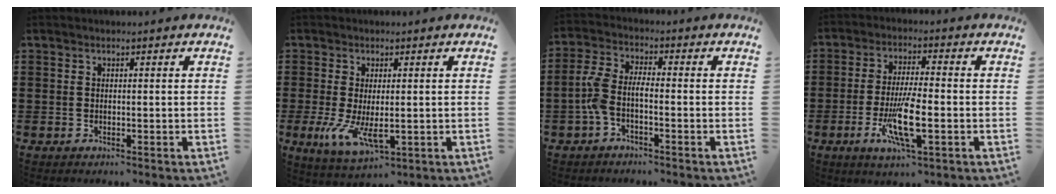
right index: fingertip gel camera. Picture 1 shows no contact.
{"total": 6.7, "force": [-1.0, 2.8, 6.1], "torque": [-0.125, -0.016, -0.017]}
{"total": 4.4, "force": [-1.5, 1.9, 3.6], "torque": [-0.103, -0.002, -0.041]}
{"total": 9.0, "force": [-2.8, 2.0, 8.3], "torque": [-0.174, -0.018, -0.054]}